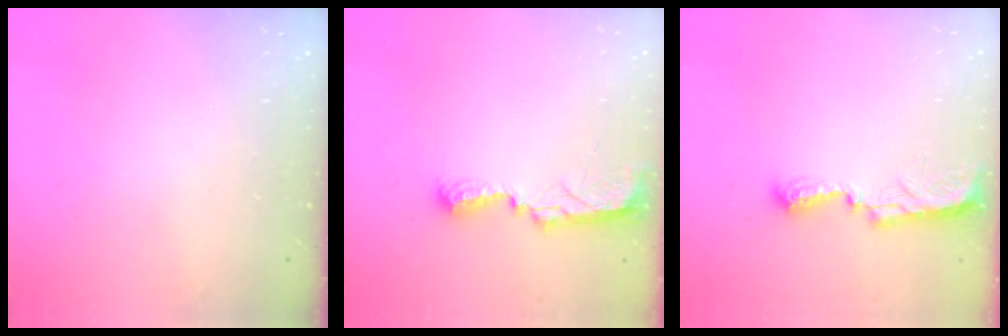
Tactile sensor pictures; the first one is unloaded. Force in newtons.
{"total": 8.0, "press": 7.9, "slide": 1.1}
{"total": 7.7, "press": 7.6, "slide": 0.7}